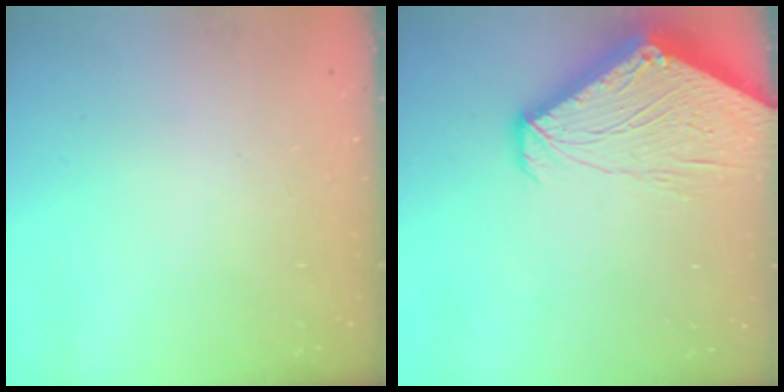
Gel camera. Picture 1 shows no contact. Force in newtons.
{"total": 6.7, "press": 6.7, "slide": 0.5}